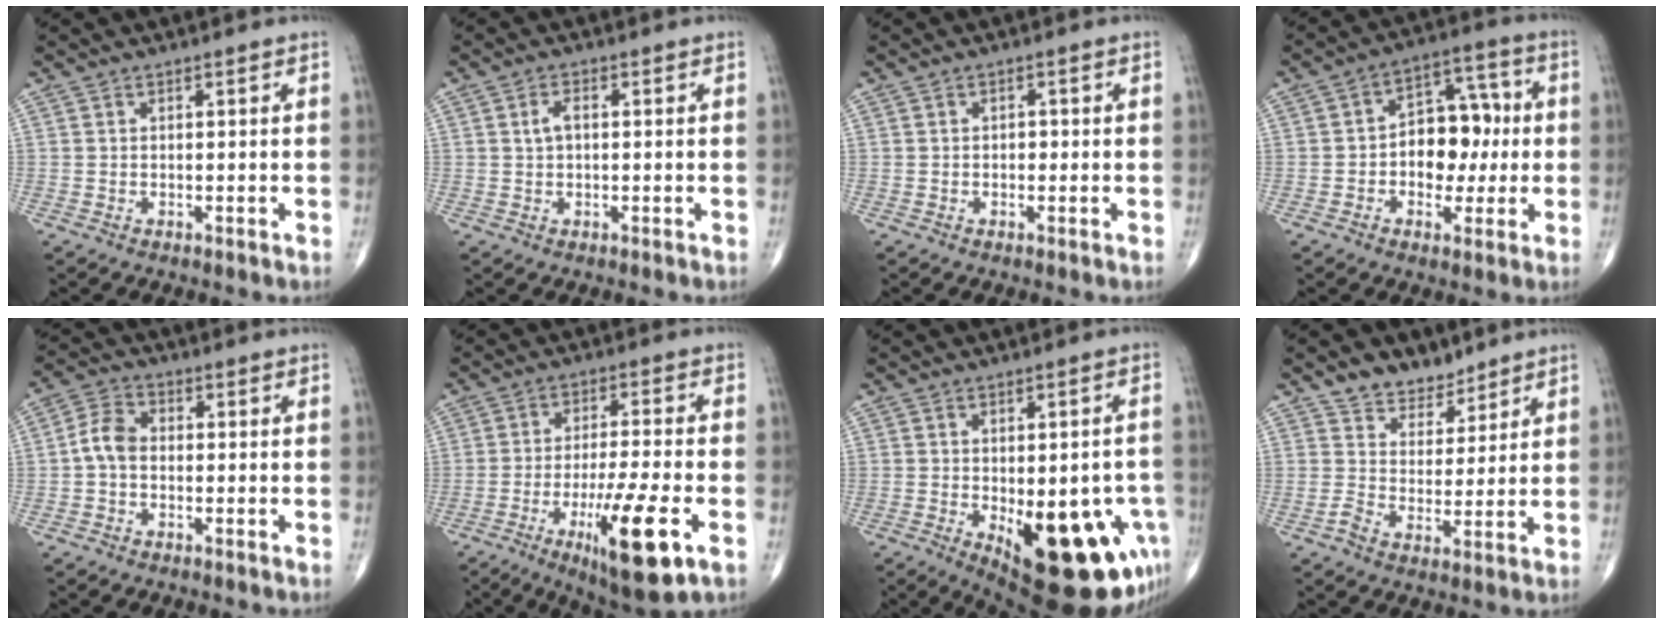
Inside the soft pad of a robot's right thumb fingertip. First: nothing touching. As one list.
[{"total": 2.6, "force": [0.3, 1.4, 2.2], "torque": [-0.044, 0.009, 0.005]}, {"total": 1.3, "force": [-0.1, 0.9, 0.9], "torque": [-0.009, 0.002, -0.003]}, {"total": 11.9, "force": [-0.5, 8.0, 8.8], "torque": [-0.080, 0.035, -0.011]}, {"total": 5.3, "force": [-0.6, 3.7, 3.7], "torque": [-0.067, 0.017, -0.024]}, {"total": 15.2, "force": [-6.1, 2.7, 13.7], "torque": [-0.237, 0.001, -0.093]}, {"total": 22.4, "force": [-8.0, 9.4, 18.7], "torque": [-0.175, 0.000, -0.083]}, {"total": 6.6, "force": [4.8, 4.1, 1.8], "torque": [0.001, -0.029, 0.083]}]